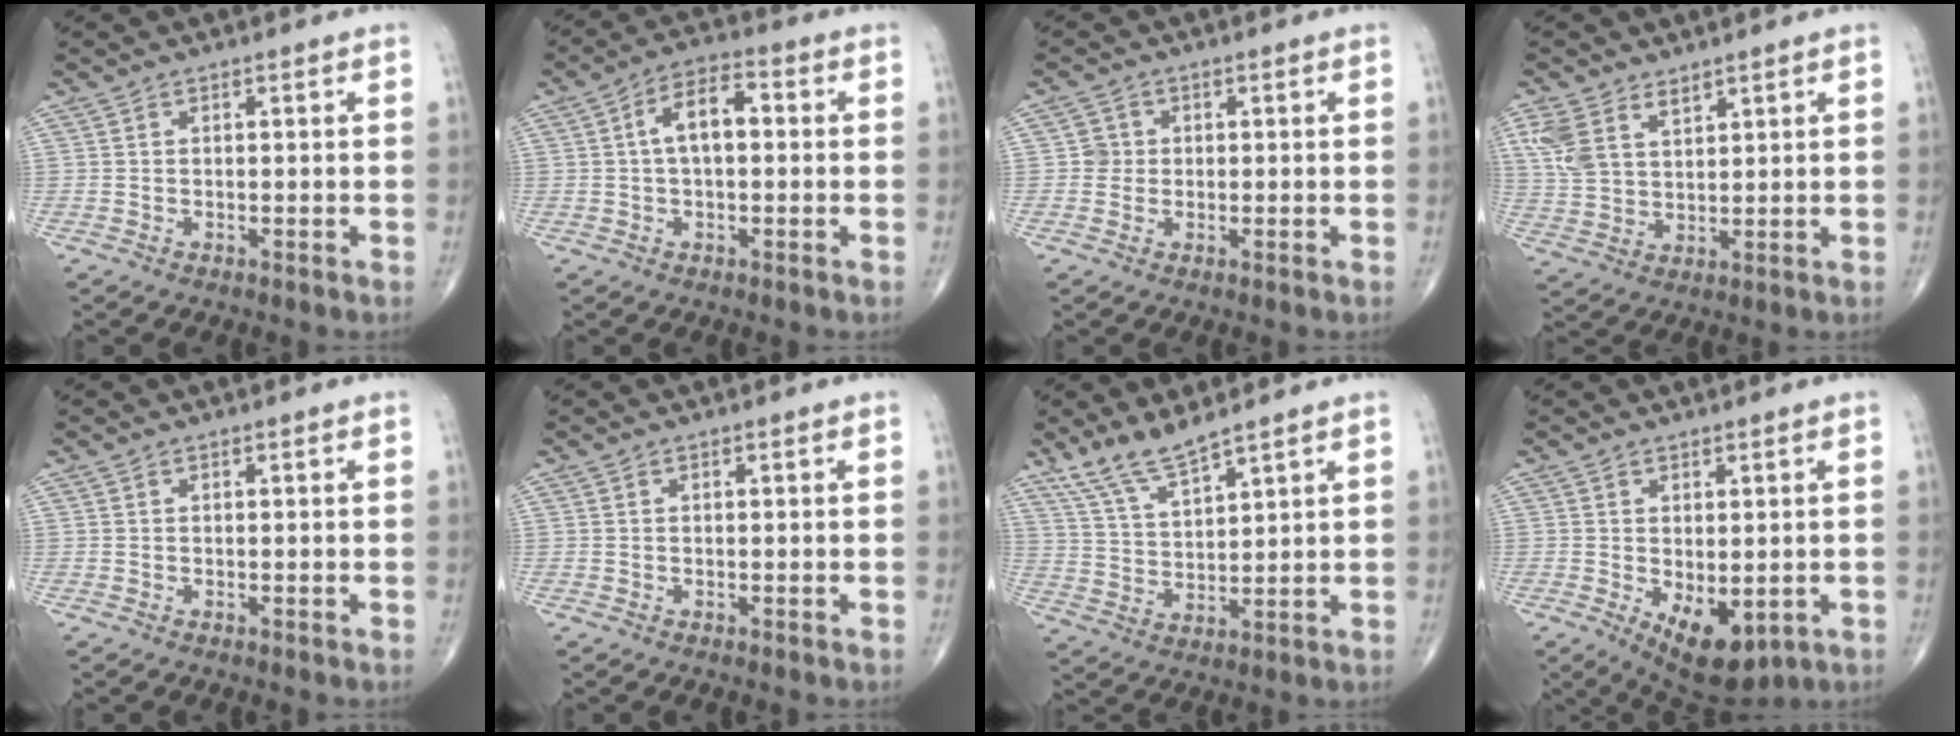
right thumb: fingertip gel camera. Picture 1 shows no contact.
{"total": 7.9, "force": [0.8, 4.1, 6.7], "torque": [-0.112, 0.027, 0.006]}
{"total": 2.4, "force": [0.1, 2.4, 0.3], "torque": [0.012, 0.006, -0.003]}
{"total": 8.0, "force": [4.4, 4.7, 4.7], "torque": [-0.091, -0.010, 0.099]}
{"total": 0.0}
{"total": 0.0}
{"total": 7.9, "force": [6.4, 1.5, 4.4], "torque": [-0.089, -0.036, 0.137]}
{"total": 9.7, "force": [-2.6, 5.0, 7.9], "torque": [-0.100, -0.012, -0.021]}